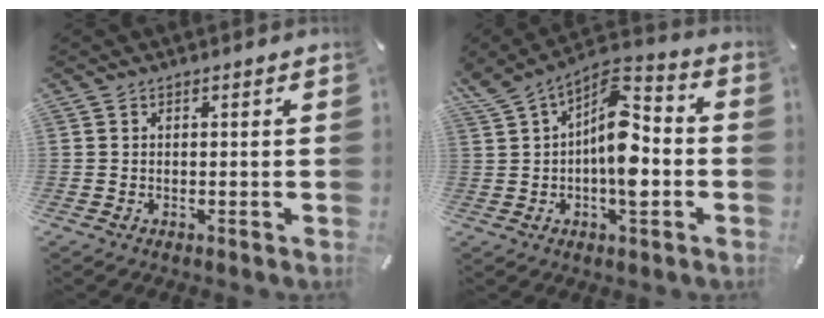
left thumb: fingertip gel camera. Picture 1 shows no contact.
{"total": 12.9, "force": [-0.8, 6.4, 11.2], "torque": [-0.195, -0.005, -0.018]}